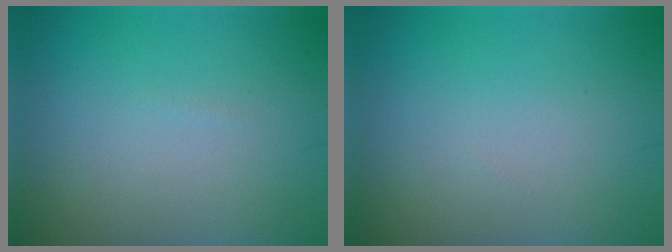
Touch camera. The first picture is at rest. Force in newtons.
{"total": 0.0}